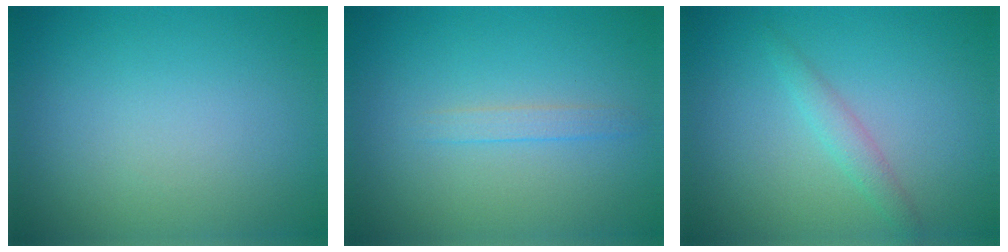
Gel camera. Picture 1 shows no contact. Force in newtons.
{"total": 1.2, "press": 1.2, "slide": 0.1}
{"total": 1.5, "press": 1.5, "slide": 0.0}